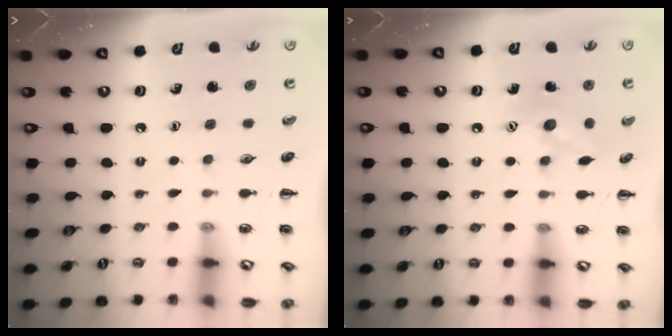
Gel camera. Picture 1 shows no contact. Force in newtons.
{"total": 9.3, "press": 9.2, "slide": 0.7}